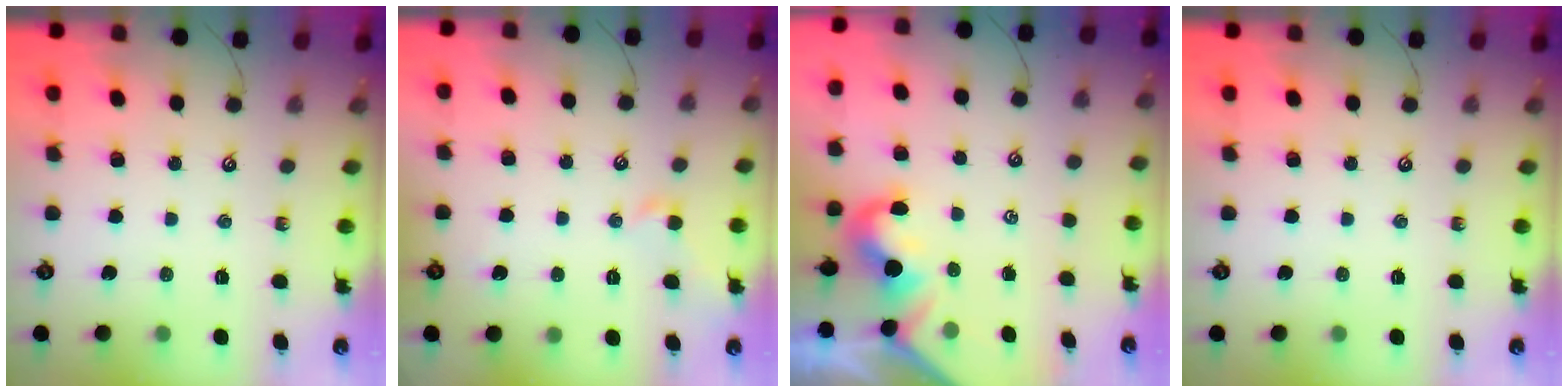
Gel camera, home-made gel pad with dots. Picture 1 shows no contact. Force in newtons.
{"total": 0.6, "press": 0.4, "slide": 0.5}
{"total": 1.8, "press": 1.6, "slide": 0.8}
{"total": 0.0}